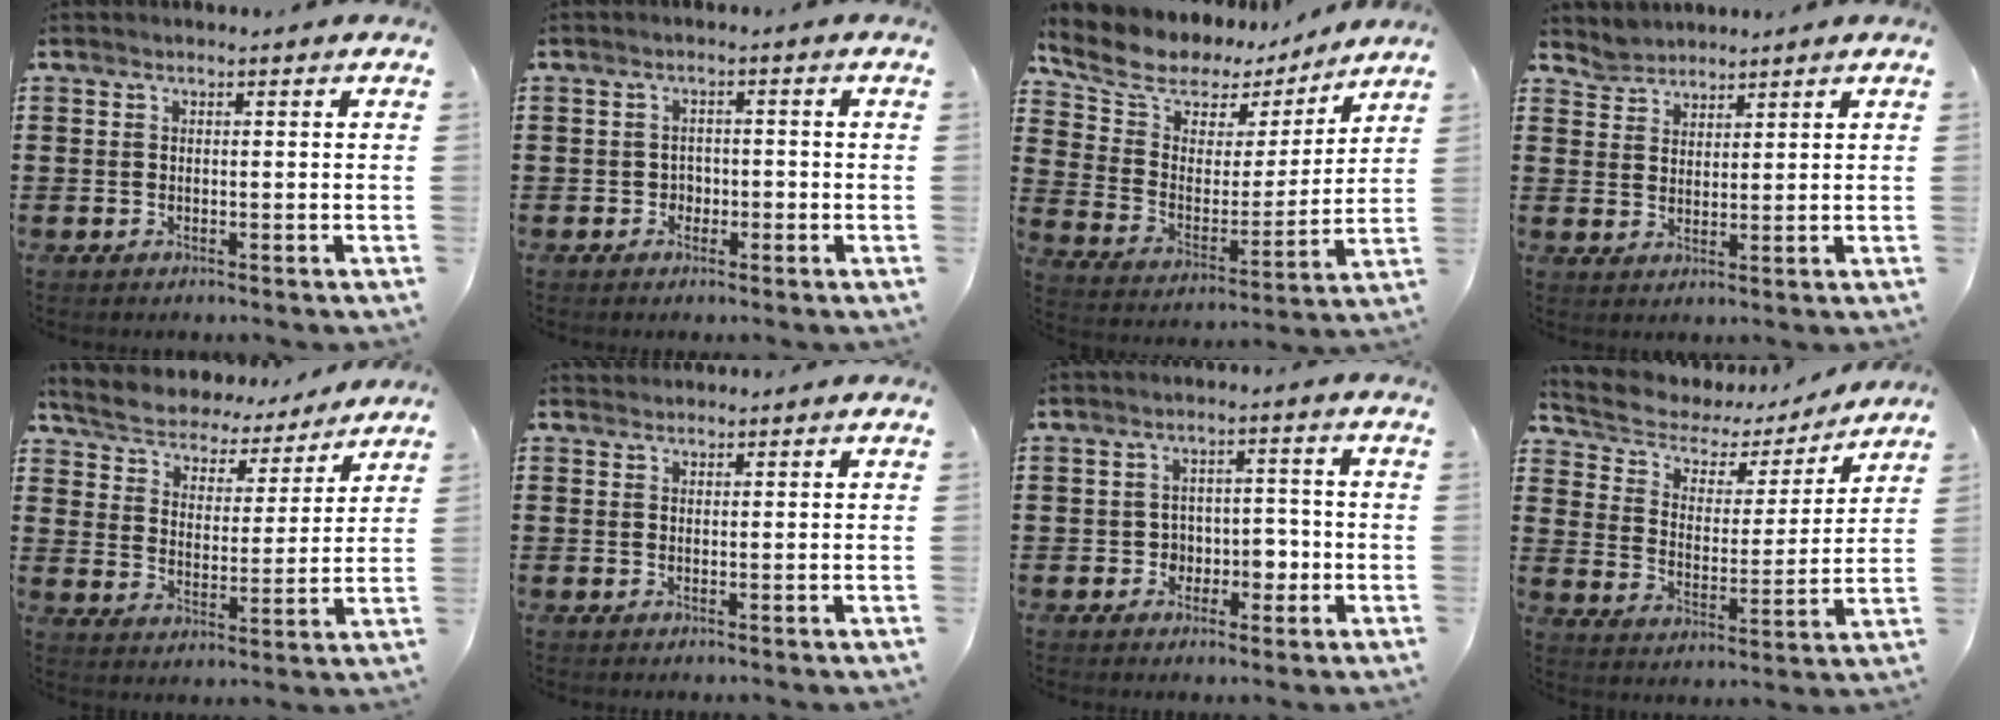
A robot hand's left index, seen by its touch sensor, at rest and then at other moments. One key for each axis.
{"total": 1.8, "fx": -0.8, "fy": 1.5, "fz": 0.5, "tx": -0.016, "ty": 0.001, "tz": -0.021}
{"total": 7.5, "fx": 5.8, "fy": 4.4, "fz": 2.0, "tx": -0.080, "ty": -0.033, "tz": 0.101}
{"total": 3.0, "fx": 2.8, "fy": 1.0, "fz": -0.5, "tx": -0.003, "ty": -0.002, "tz": 0.055}
{"total": 5.1, "fx": 5.1, "fy": 0.7, "fz": 0.2, "tx": -0.034, "ty": -0.039, "tz": 0.084}
{"total": 1.0, "fx": 1.0, "fy": 0.3, "fz": 0.0, "tx": -0.002, "ty": 0.000, "tz": 0.020}
{"total": 4.2, "fx": -1.0, "fy": 3.7, "fz": 1.8, "tx": -0.040, "ty": 0.004, "tz": -0.026}
{"total": 4.2, "fx": 3.3, "fy": 2.4, "fz": 0.9, "tx": -0.045, "ty": -0.022, "tz": 0.048}